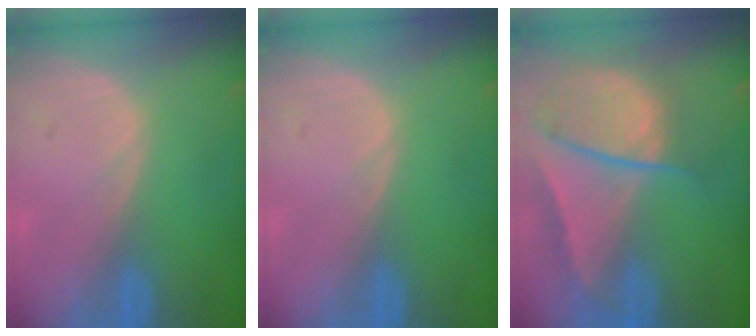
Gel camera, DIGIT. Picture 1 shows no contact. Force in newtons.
{"total": 0.0}
{"total": 9.4, "press": 8.1, "slide": 4.7}